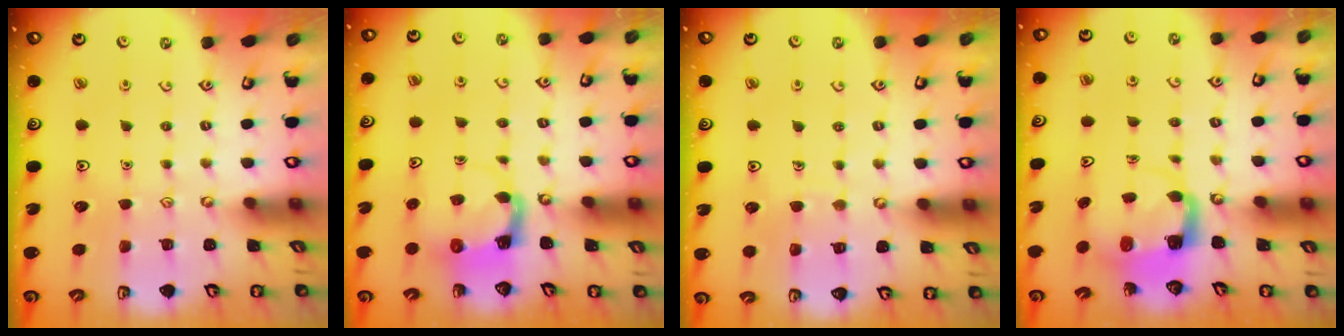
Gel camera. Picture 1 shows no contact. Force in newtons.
{"total": 3.9, "press": 3.9, "slide": 0.6}
{"total": 5.7, "press": 5.7, "slide": 0.5}
{"total": 4.0, "press": 4.0, "slide": 0.4}